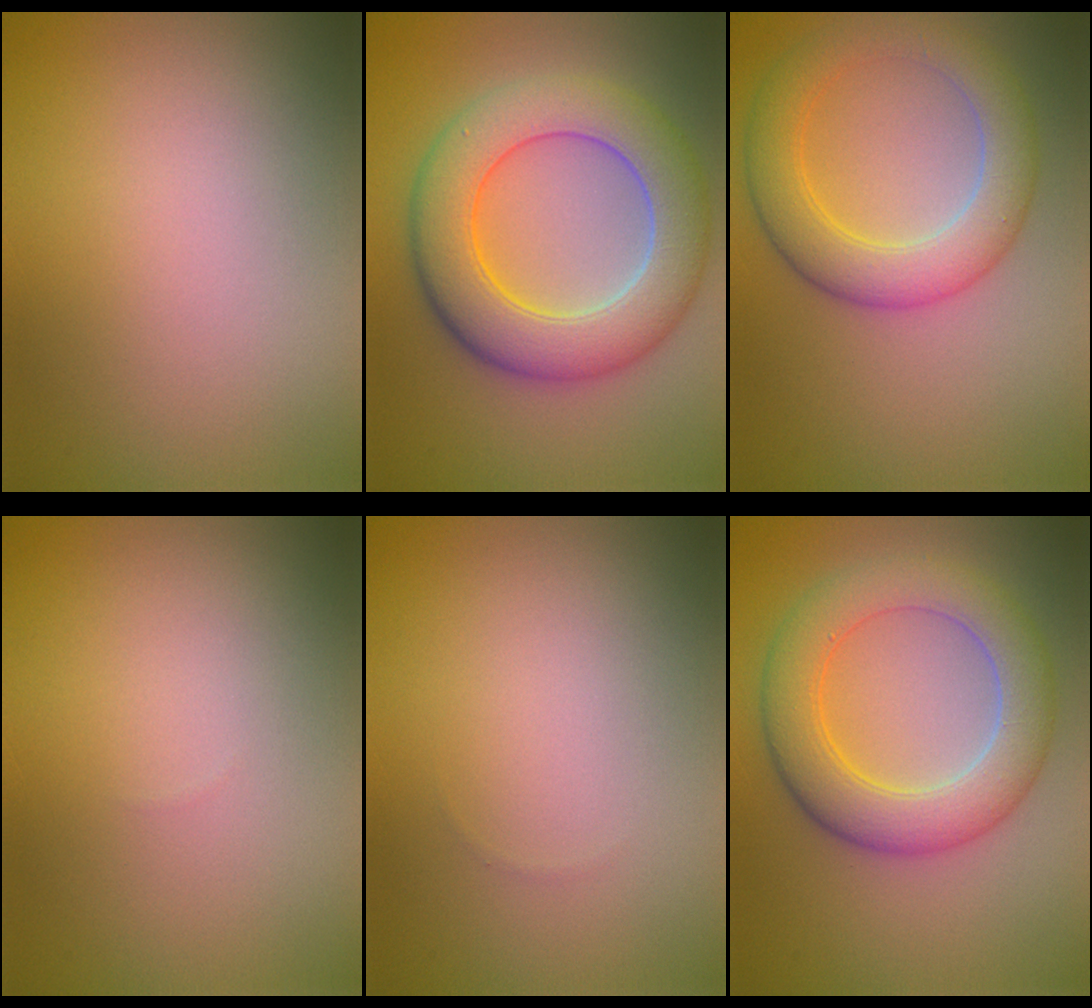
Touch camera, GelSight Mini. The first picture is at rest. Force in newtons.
{"total": 8.9, "press": 8.8, "slide": 0.6}
{"total": 5.8, "press": 5.8, "slide": 0.1}
{"total": 0.0}
{"total": 0.0}
{"total": 6.7, "press": 6.7, "slide": 0.2}